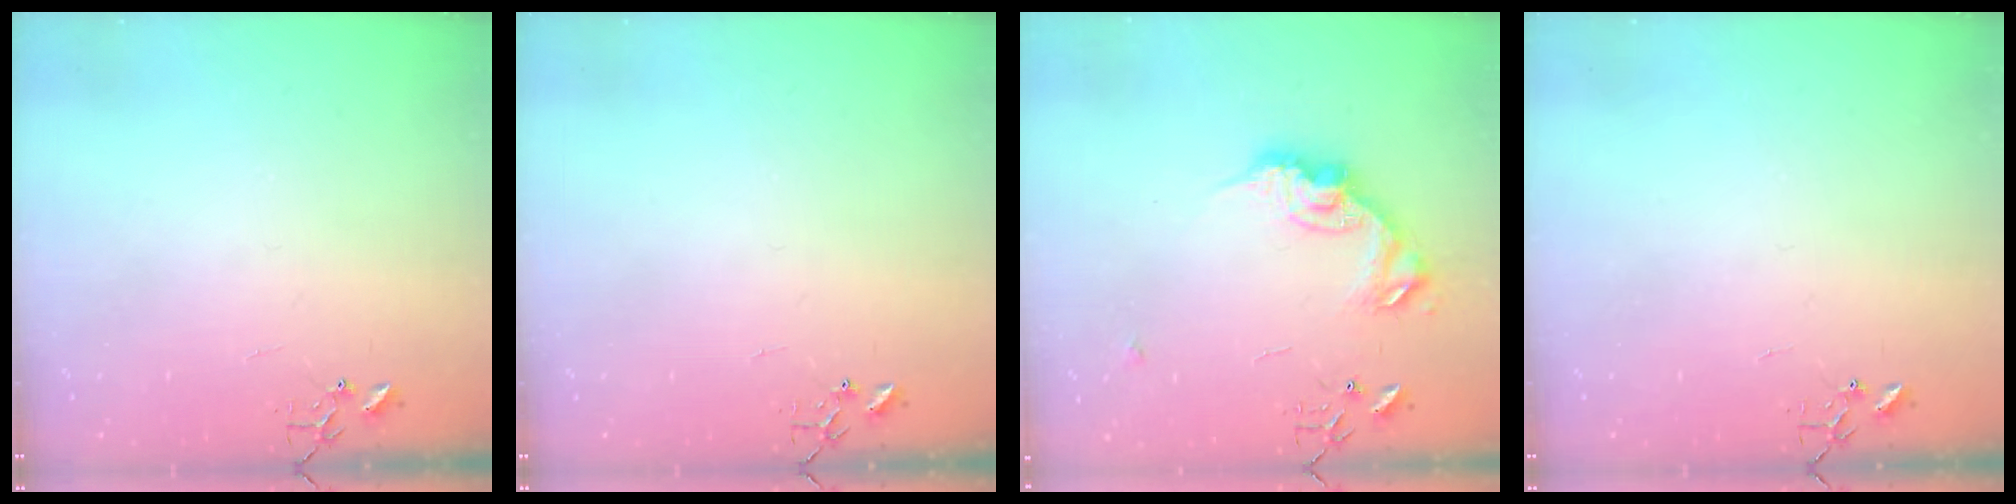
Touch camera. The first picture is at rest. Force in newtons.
{"total": 0.0}
{"total": 13.8, "press": 13.8, "slide": 0.4}
{"total": 0.0}